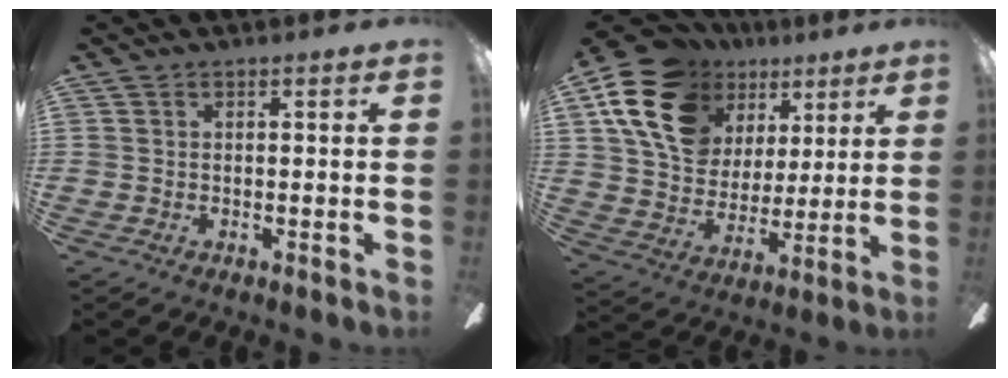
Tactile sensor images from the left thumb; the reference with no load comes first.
{"total": 20.1, "force": [9.2, 14.8, 9.9], "torque": [-0.194, -0.022, 0.173]}